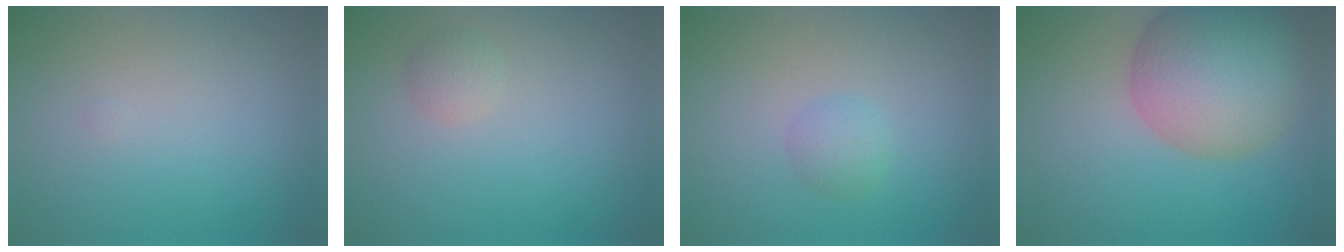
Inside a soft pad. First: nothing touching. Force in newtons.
{"total": 1.2, "press": 1.2, "slide": 0.0}
{"total": 1.5, "press": 1.5, "slide": 0.0}
{"total": 9.6, "press": 9.5, "slide": 0.6}